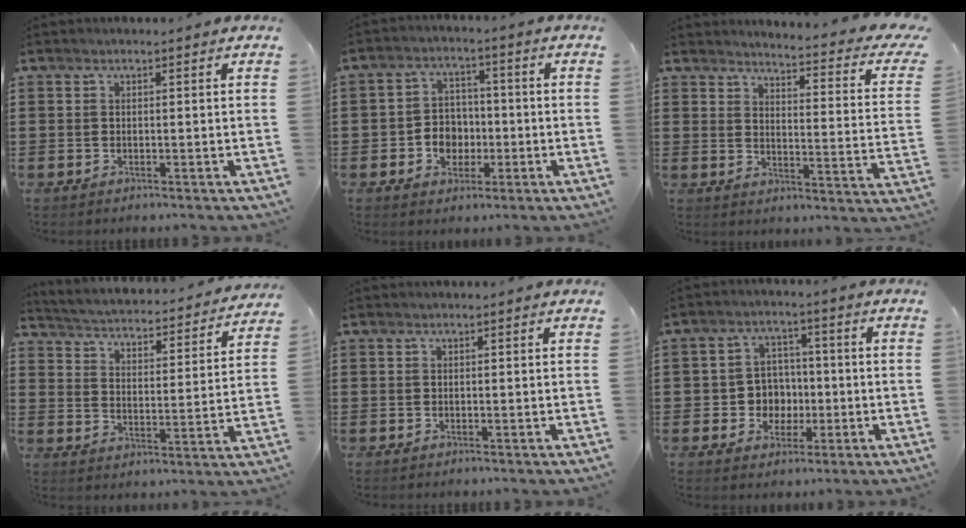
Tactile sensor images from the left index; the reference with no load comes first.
{"total": 5.0, "force": [-1.4, 4.4, 1.9], "torque": [-0.040, 0.011, -0.029]}
{"total": 3.5, "force": [3.2, -0.3, 1.6], "torque": [-0.034, -0.036, 0.043]}
{"total": 2.7, "force": [2.7, -0.3, 0.2], "torque": [-0.024, -0.033, 0.035]}
{"total": 0.0}
{"total": 5.3, "force": [-0.7, 5.1, 1.5], "torque": [-0.039, 0.012, -0.014]}